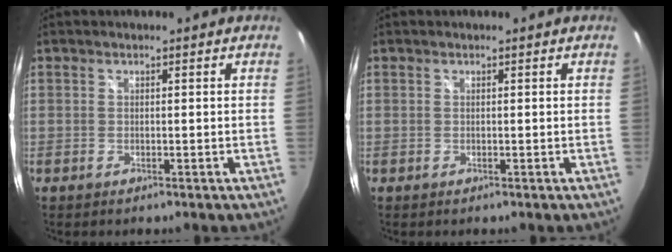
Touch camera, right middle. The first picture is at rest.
{"total": 0.0}